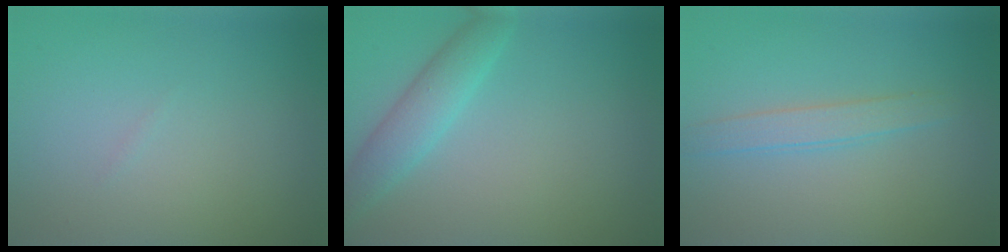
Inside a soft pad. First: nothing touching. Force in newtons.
{"total": 2.9, "press": 2.9, "slide": 0.1}
{"total": 1.9, "press": 1.9, "slide": 0.1}